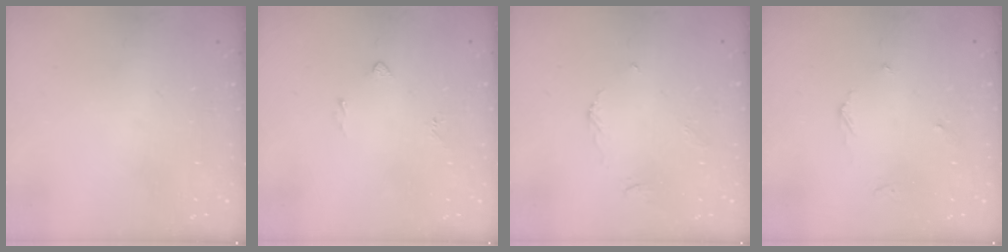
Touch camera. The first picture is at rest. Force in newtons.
{"total": 2.3, "press": 2.2, "slide": 0.6}
{"total": 3.8, "press": 3.8, "slide": 0.2}
{"total": 2.6, "press": 2.6, "slide": 0.5}